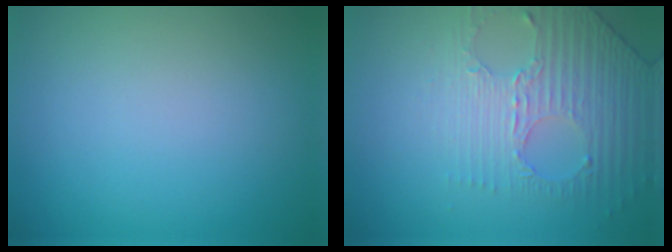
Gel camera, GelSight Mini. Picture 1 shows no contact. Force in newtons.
{"total": 4.4, "press": 3.2, "slide": 3.0}